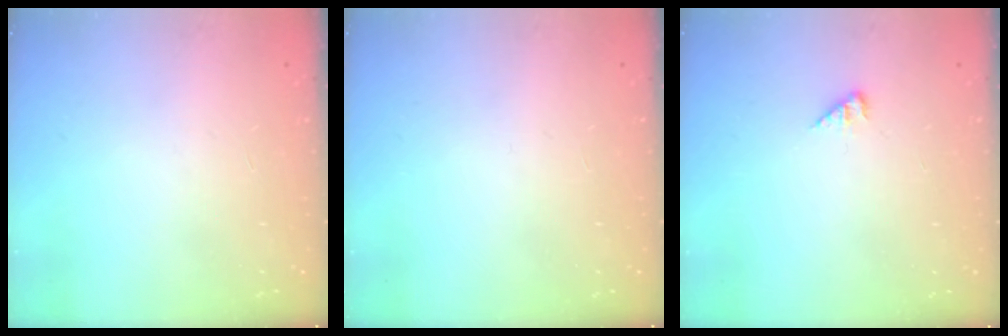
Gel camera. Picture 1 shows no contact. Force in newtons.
{"total": 0.0}
{"total": 2.7, "press": 2.7, "slide": 0.4}